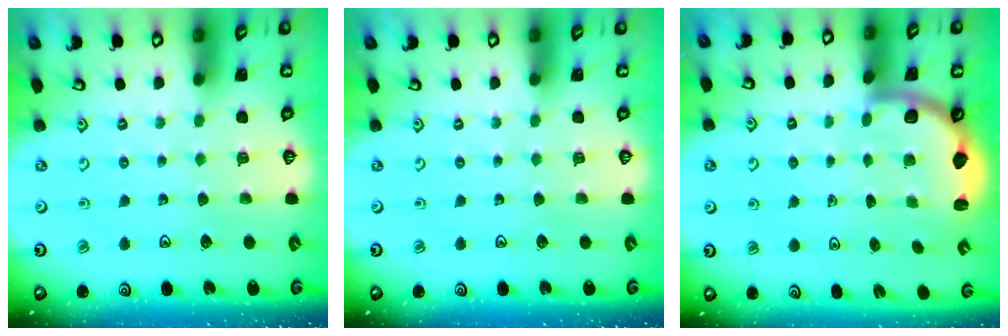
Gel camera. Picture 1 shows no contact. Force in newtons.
{"total": 0.0}
{"total": 2.6, "press": 2.5, "slide": 0.6}